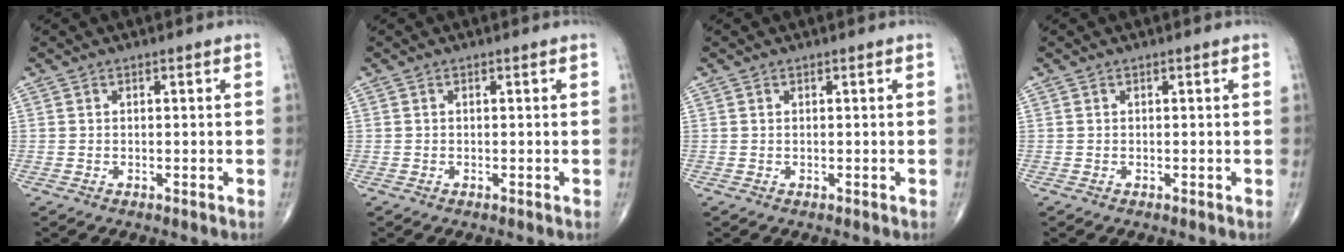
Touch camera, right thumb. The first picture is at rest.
{"total": 0.0}
{"total": 0.0}
{"total": 0.0}